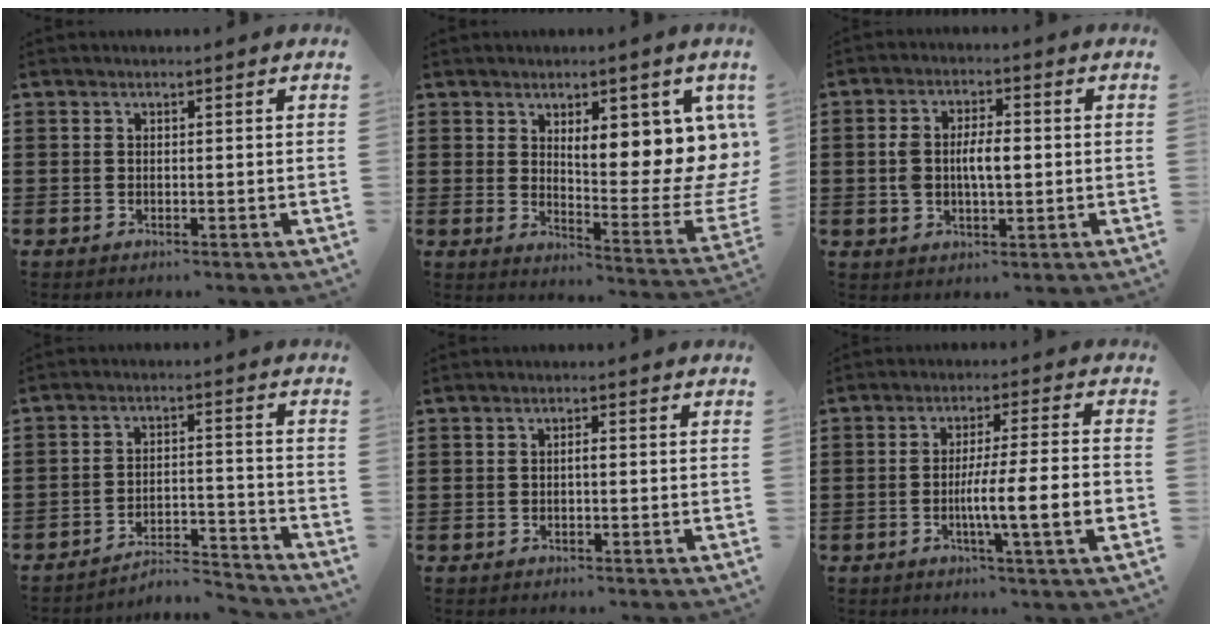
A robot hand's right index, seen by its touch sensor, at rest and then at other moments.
{"total": 10.2, "force": [4.3, 4.1, 8.3], "torque": [-0.098, -0.065, 0.067]}
{"total": 4.9, "force": [0.0, 2.3, 4.3], "torque": [-0.091, 0.005, -0.005]}
{"total": 5.0, "force": [-4.9, 0.5, 1.2], "torque": [-0.024, 0.001, -0.100]}
{"total": 1.0, "force": [-0.2, 0.2, 0.9], "torque": [-0.018, -0.002, -0.003]}
{"total": 8.3, "force": [-2.3, 0.2, 8.0], "torque": [-0.135, -0.009, -0.042]}